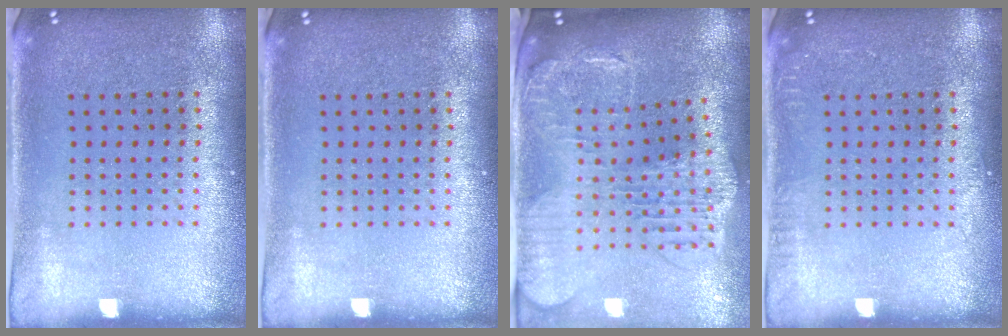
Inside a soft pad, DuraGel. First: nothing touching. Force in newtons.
{"total": 0.0}
{"total": 2.5, "press": 2.2, "slide": 1.2}
{"total": 0.8, "press": 0.8, "slide": 0.0}